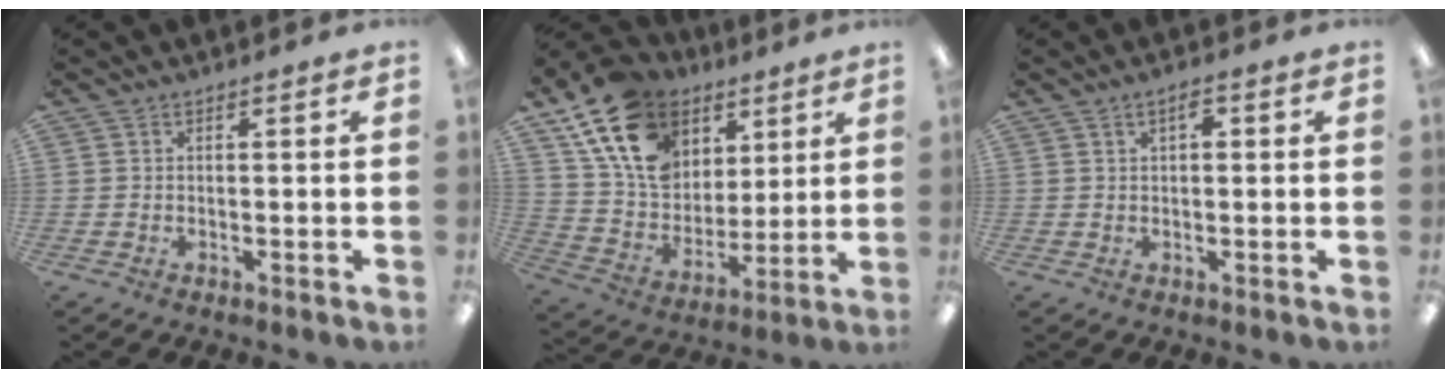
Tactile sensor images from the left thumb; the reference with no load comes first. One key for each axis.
{"total": 19.6, "fx": 10.2, "fy": 14.0, "fz": 9.2, "tx": -0.170, "ty": -0.037, "tz": 0.196}
{"total": 2.6, "fx": 1.1, "fy": 1.1, "fz": 2.1, "tx": -0.027, "ty": -0.001, "tz": 0.015}